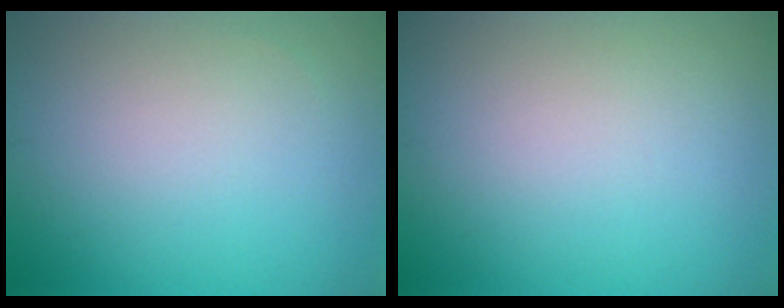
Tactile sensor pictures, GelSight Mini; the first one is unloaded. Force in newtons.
{"total": 0.0}